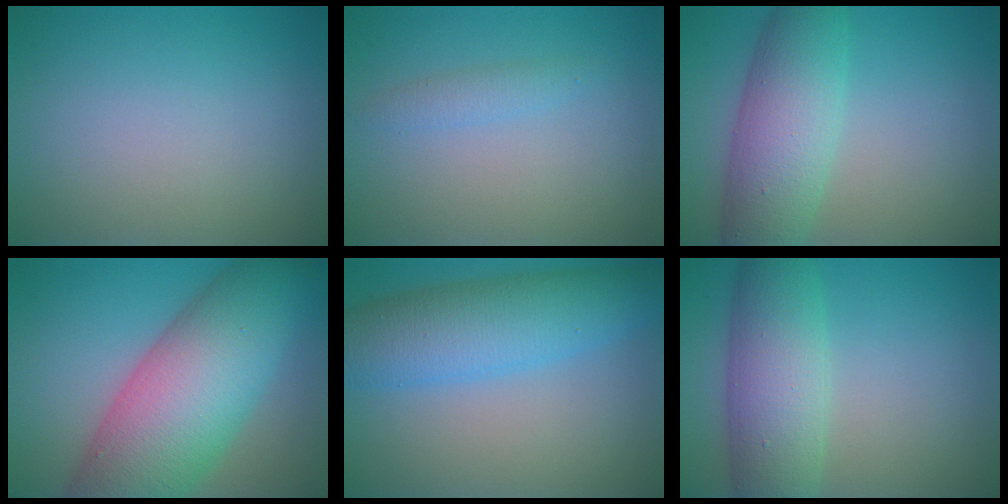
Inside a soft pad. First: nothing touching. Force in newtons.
{"total": 1.3, "press": 1.3, "slide": 0.1}
{"total": 7.3, "press": 7.3, "slide": 0.3}
{"total": 13.6, "press": 13.6, "slide": 0.5}
{"total": 7.4, "press": 7.4, "slide": 0.2}
{"total": 7.1, "press": 7.1, "slide": 0.2}